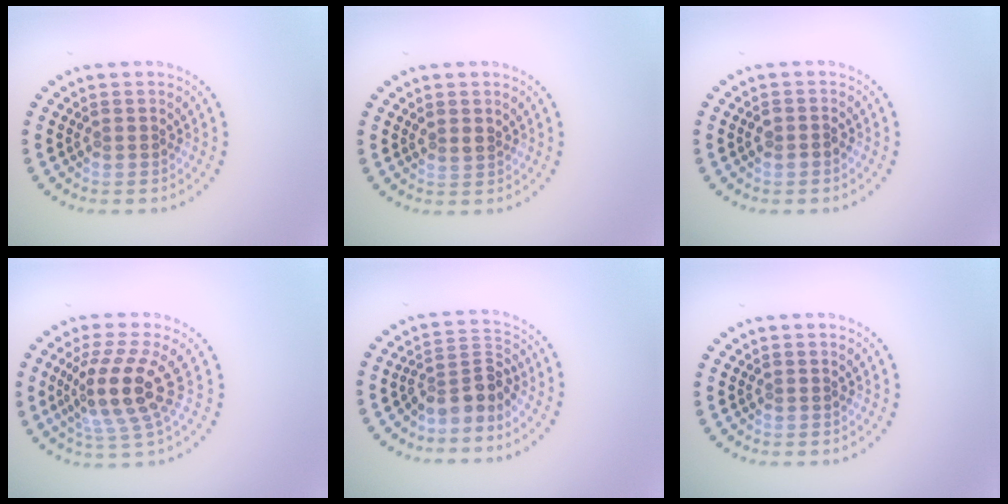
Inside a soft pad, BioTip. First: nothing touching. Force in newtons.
{"total": 0.7, "press": 0.5, "slide": 0.5}
{"total": 1.1, "press": 1.1, "slide": 0.4}
{"total": 4.8, "press": 3.9, "slide": 2.7}
{"total": 3.2, "press": 2.4, "slide": 2.2}
{"total": 0.0}